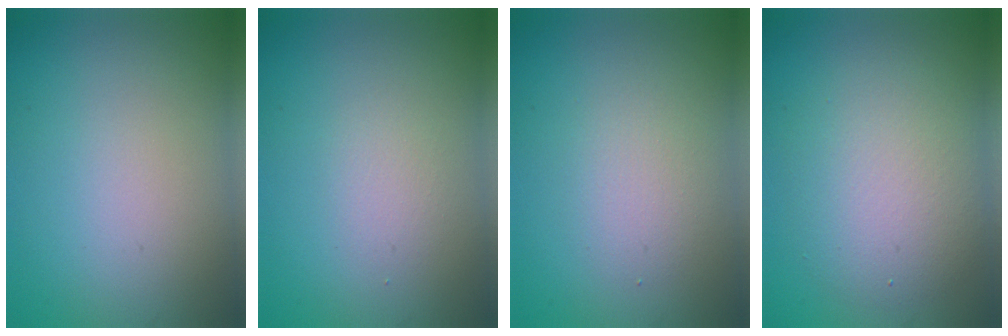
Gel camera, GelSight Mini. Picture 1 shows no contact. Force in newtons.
{"total": 1.2, "press": 1.2, "slide": 0.0}
{"total": 2.1, "press": 2.0, "slide": 0.1}
{"total": 5.4, "press": 5.3, "slide": 0.4}